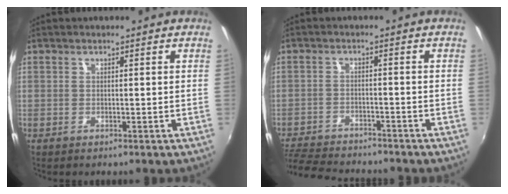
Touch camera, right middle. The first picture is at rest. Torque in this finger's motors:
{"motor_torque": [1.07, -1.07, 0.08, 0.03]}